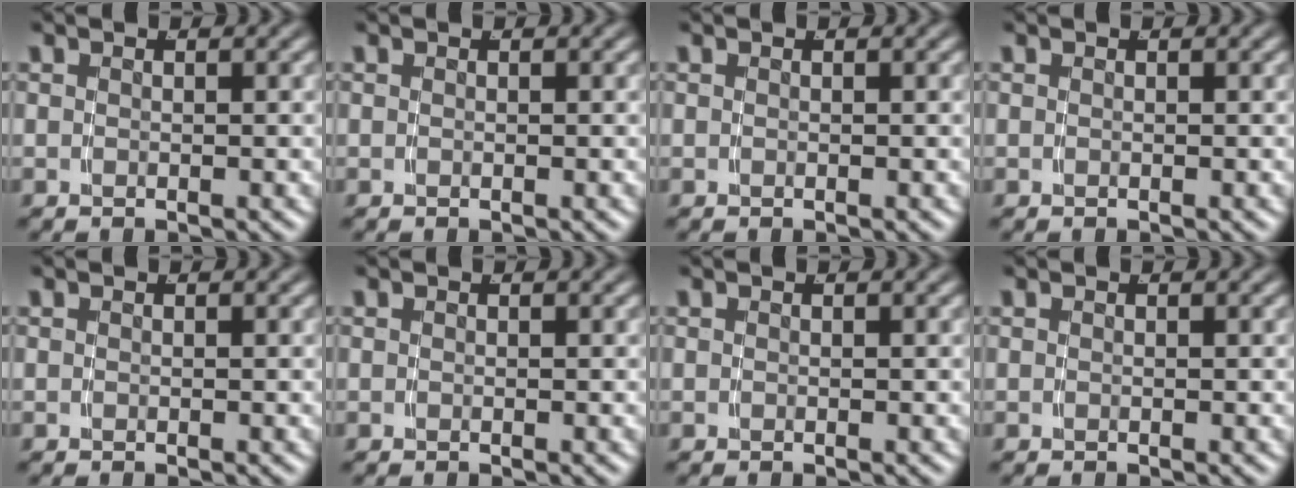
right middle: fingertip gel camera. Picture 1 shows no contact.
{"total": 0.0}
{"total": 0.0}
{"total": 0.0}
{"total": 0.0}
{"total": 0.0}
{"total": 0.0}
{"total": 0.0}